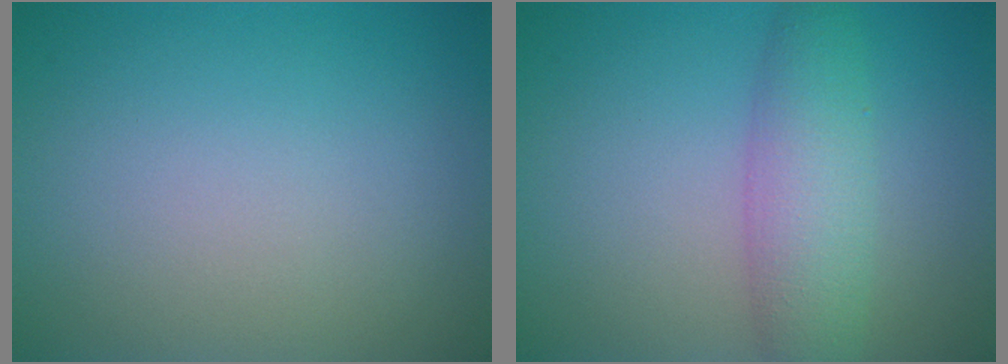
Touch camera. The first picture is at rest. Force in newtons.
{"total": 4.5, "press": 4.5, "slide": 0.0}